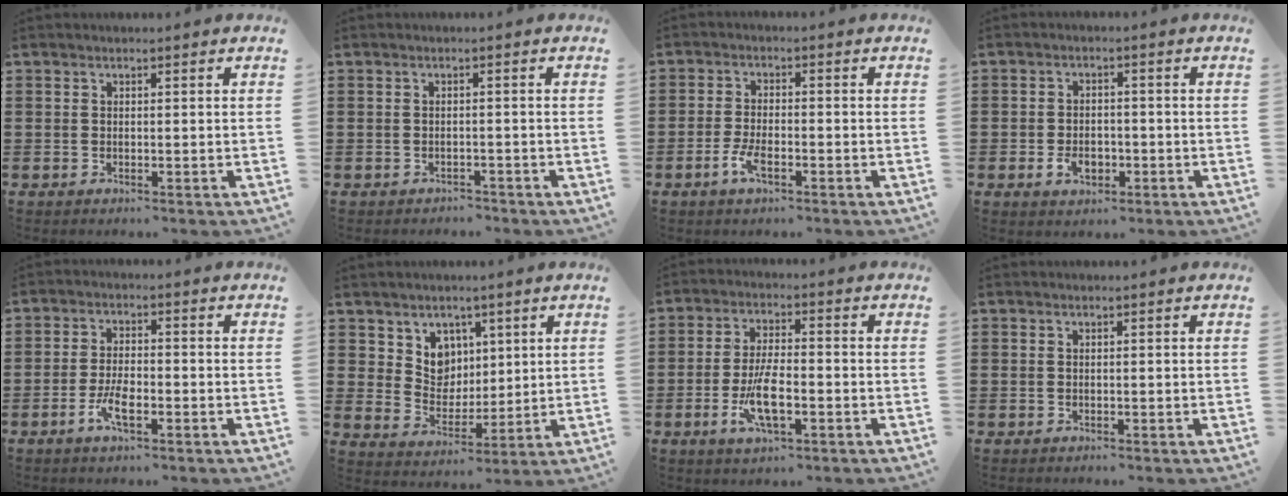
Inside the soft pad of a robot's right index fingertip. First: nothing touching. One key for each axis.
{"total": 1.1, "fx": -1.1, "fy": 0.4, "fz": 0.0, "tx": -0.005, "ty": 0.002, "tz": -0.025}
{"total": 3.8, "fx": -1.8, "fy": 1.5, "fz": 3.0, "tx": -0.072, "ty": -0.003, "tz": -0.039}
{"total": 3.5, "fx": -1.2, "fy": 2.3, "fz": 2.2, "tx": -0.043, "ty": 0.003, "tz": -0.021}
{"total": 4.6, "fx": -2.1, "fy": 1.5, "fz": 3.8, "tx": -0.082, "ty": -0.001, "tz": -0.044}
{"total": 6.2, "fx": 3.5, "fy": 5.0, "fz": 0.8, "tx": -0.041, "ty": -0.003, "tz": 0.065}
{"total": 7.7, "fx": -2.5, "fy": 2.5, "fz": 6.8, "tx": -0.145, "ty": -0.011, "tz": -0.047}
{"total": 0.0}